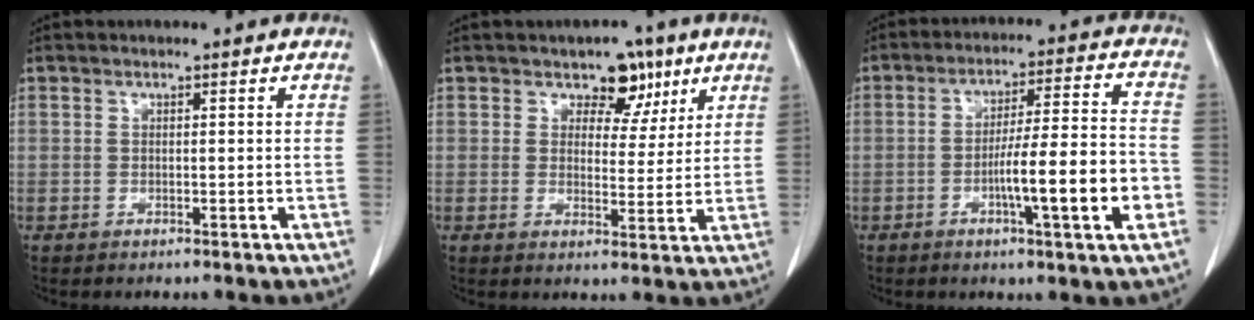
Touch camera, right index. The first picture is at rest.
{"total": 5.5, "force": [3.4, 3.7, 2.4], "torque": [-0.018, 0.002, 0.048]}
{"total": 12.6, "force": [-4.0, 0.3, 12.0], "torque": [-0.188, 0.002, -0.064]}